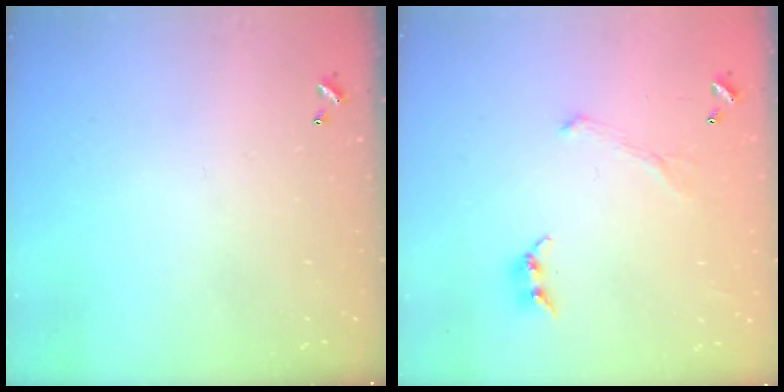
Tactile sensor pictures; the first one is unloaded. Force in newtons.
{"total": 3.3, "press": 3.3, "slide": 0.6}